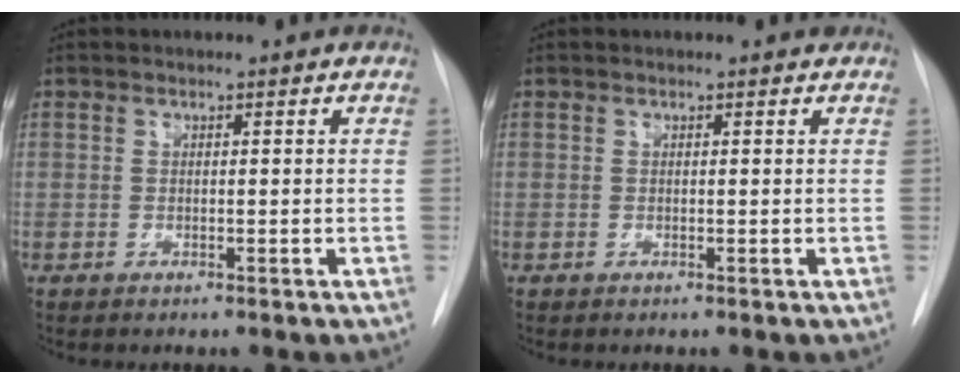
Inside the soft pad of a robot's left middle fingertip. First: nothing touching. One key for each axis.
{"total": 0.7, "fx": 0.6, "fy": 0.2, "fz": 0.1, "tx": -0.007, "ty": 0.007, "tz": 0.005}